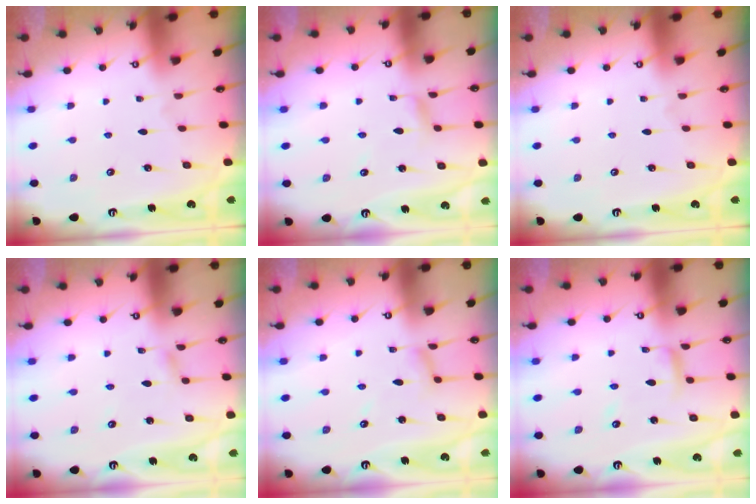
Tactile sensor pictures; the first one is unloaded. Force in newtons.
{"total": 2.5, "press": 2.5, "slide": 0.2}
{"total": 0.0}
{"total": 2.1, "press": 2.1, "slide": 0.2}
{"total": 4.2, "press": 4.2, "slide": 0.3}
{"total": 6.6, "press": 6.6, "slide": 0.5}